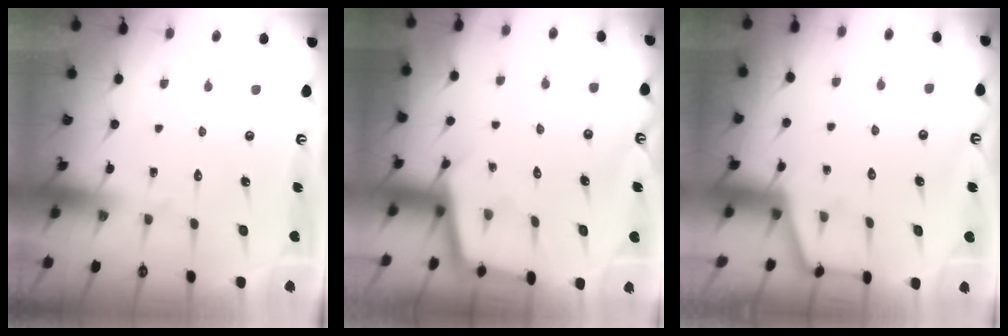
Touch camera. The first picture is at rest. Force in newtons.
{"total": 2.4, "press": 2.4, "slide": 0.2}
{"total": 2.1, "press": 2.1, "slide": 0.3}